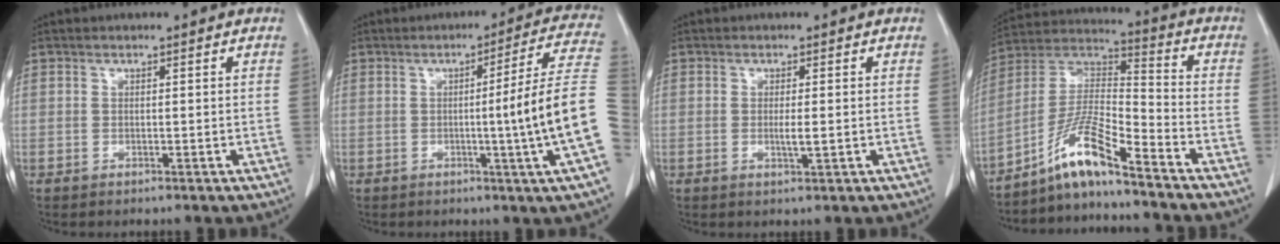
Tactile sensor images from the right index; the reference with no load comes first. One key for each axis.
{"total": 13.3, "fx": -2.0, "fy": -2.9, "fz": 12.8, "tx": -0.155, "ty": -0.006, "tz": -0.032}
{"total": 1.9, "fx": -0.1, "fy": 0.2, "fz": 1.9, "tx": -0.033, "ty": -0.004, "tz": -0.001}
{"total": 10.1, "fx": -7.6, "fy": 0.2, "fz": 6.6, "tx": -0.134, "ty": 0.010, "tz": -0.147}